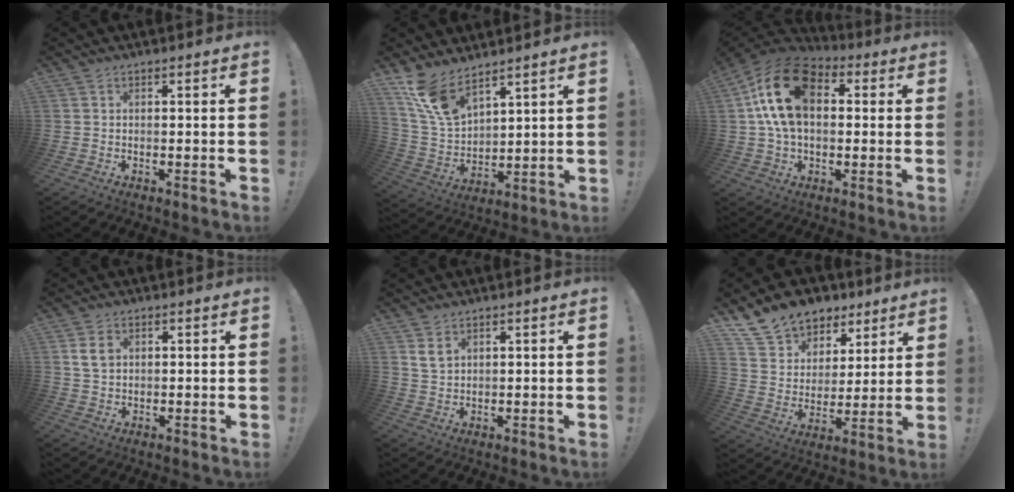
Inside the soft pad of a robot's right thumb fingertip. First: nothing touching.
{"total": 12.9, "force": [9.7, 5.8, 6.1], "torque": [-0.134, -0.057, 0.191]}
{"total": 19.5, "force": [4.3, 12.7, 14.3], "torque": [-0.258, 0.004, 0.075]}
{"total": 4.6, "force": [1.4, 3.5, 2.6], "torque": [-0.039, 0.004, 0.027]}
{"total": 3.8, "force": [2.3, 2.5, 1.7], "torque": [-0.022, -0.009, 0.043]}
{"total": 13.4, "force": [9.8, 8.6, 3.1], "torque": [-0.060, -0.069, 0.190]}